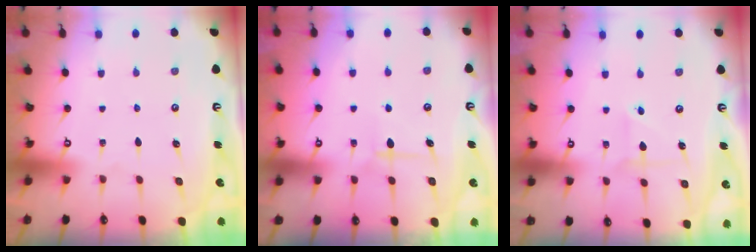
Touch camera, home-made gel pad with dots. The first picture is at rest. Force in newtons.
{"total": 5.9, "press": 5.9, "slide": 0.2}
{"total": 5.2, "press": 5.2, "slide": 0.6}